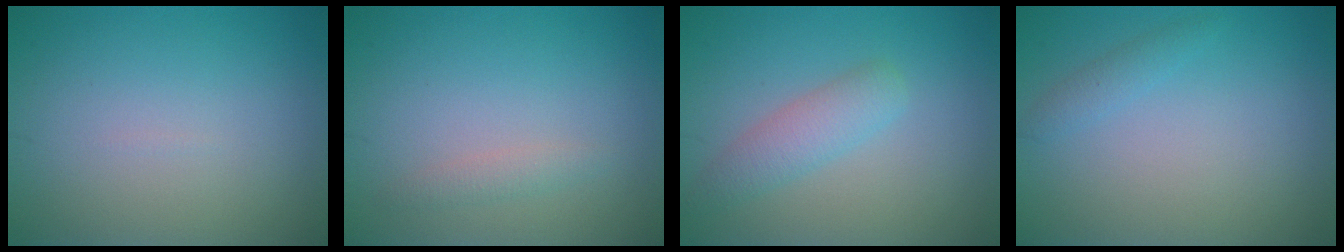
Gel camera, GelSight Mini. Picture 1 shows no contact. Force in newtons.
{"total": 1.1, "press": 1.1, "slide": 0.0}
{"total": 2.6, "press": 2.6, "slide": 0.1}
{"total": 1.1, "press": 1.1, "slide": 0.1}